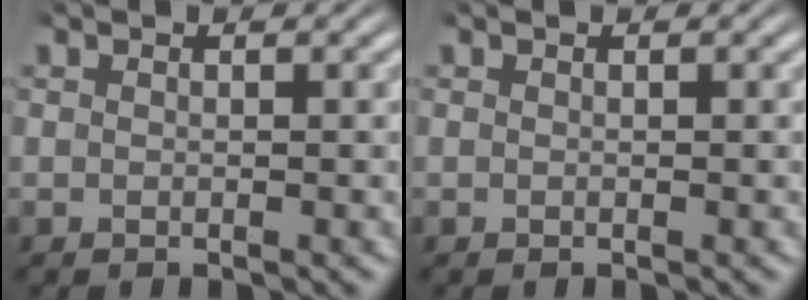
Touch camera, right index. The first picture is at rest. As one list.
[{"total": 0.0}]